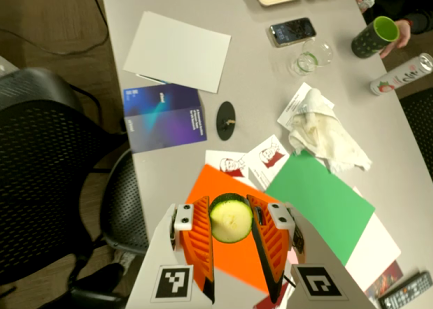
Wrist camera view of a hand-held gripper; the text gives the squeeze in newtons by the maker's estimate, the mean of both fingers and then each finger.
{"total": 11.3, "left": 11.3, "right": 11.2}